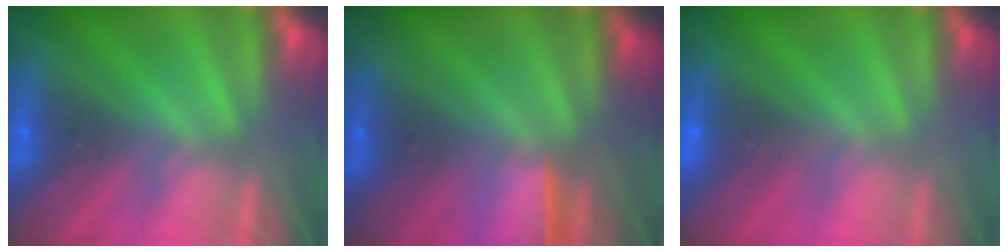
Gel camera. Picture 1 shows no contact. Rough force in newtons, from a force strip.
{"total": 1.4}
{"total": 3.1}